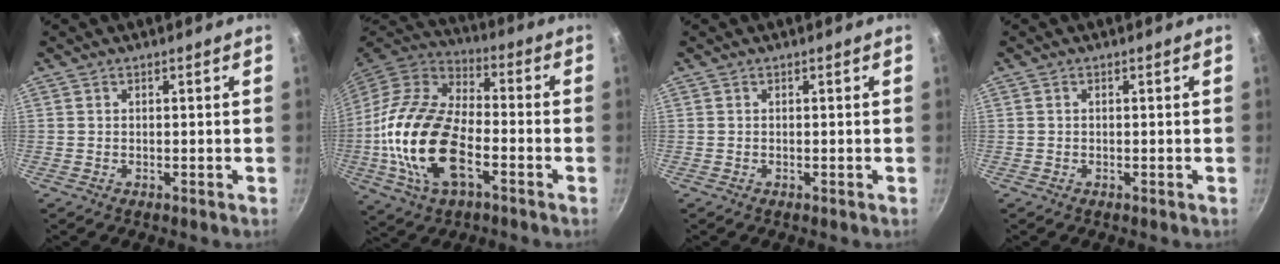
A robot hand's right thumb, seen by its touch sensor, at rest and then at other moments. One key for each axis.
{"total": 22.0, "fx": -5.5, "fy": 11.9, "fz": 17.7, "tx": -0.338, "ty": 0.027, "tz": -0.117}
{"total": 0.0}
{"total": 0.0}